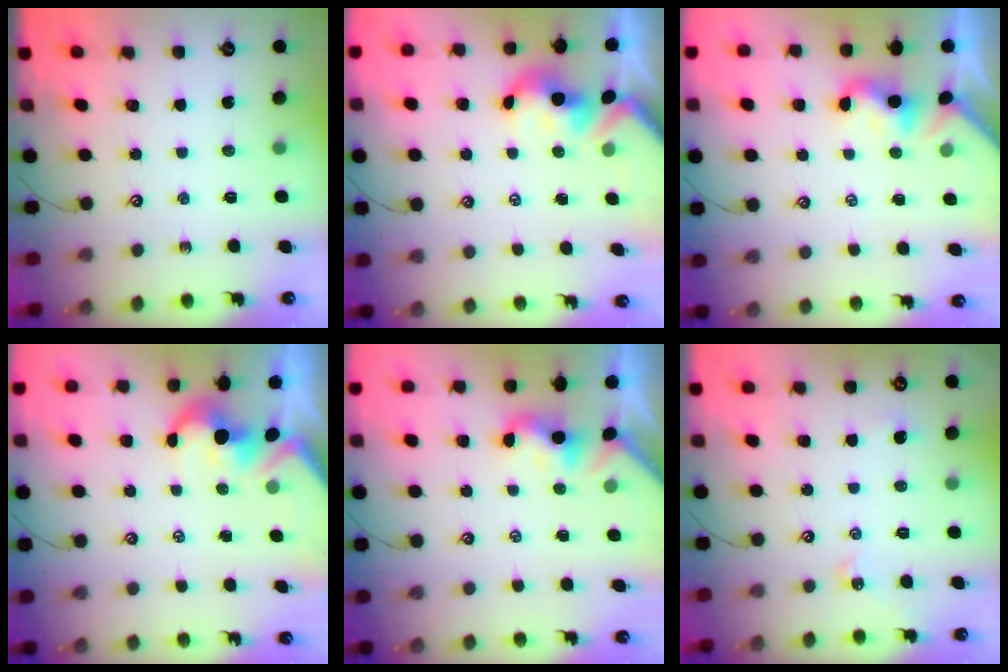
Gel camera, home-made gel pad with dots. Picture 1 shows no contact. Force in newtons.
{"total": 1.5, "press": 1.5, "slide": 0.1}
{"total": 2.0, "press": 2.0, "slide": 0.5}
{"total": 1.8, "press": 1.5, "slide": 1.0}
{"total": 2.0, "press": 2.0, "slide": 0.5}
{"total": 3.2, "press": 3.1, "slide": 0.5}